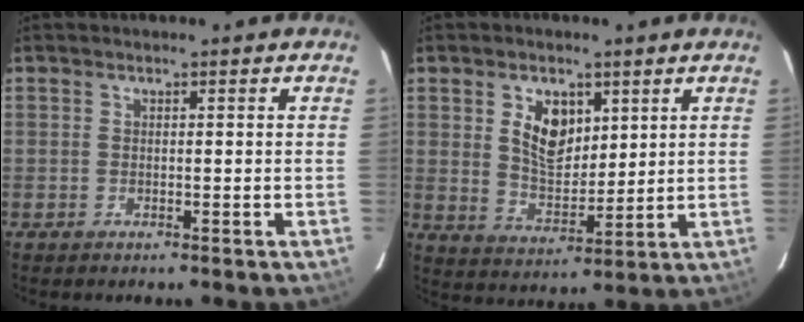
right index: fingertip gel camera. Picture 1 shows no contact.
{"total": 8.5, "force": [3.3, 5.2, 5.9], "torque": [-0.103, 0.005, 0.070]}